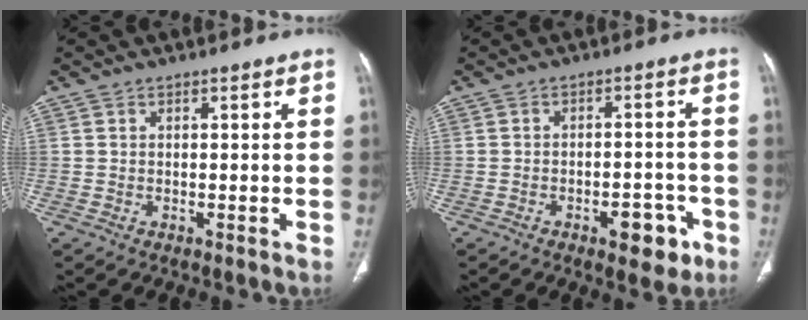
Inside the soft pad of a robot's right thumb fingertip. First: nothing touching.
{"total": 6.9, "force": [-3.5, 3.4, 4.8], "torque": [-0.040, 0.025, -0.042]}